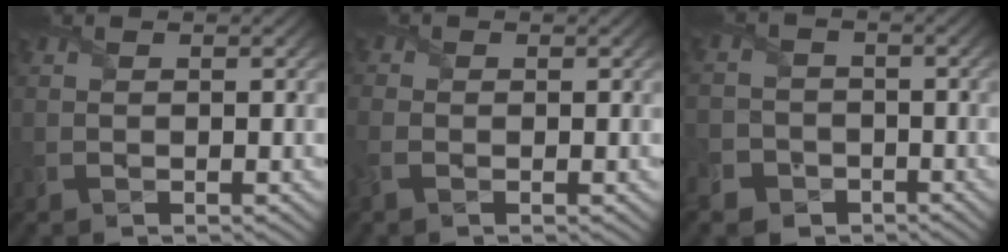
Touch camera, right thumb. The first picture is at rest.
{"total": 2.5, "force": [-0.8, 1.8, 1.6], "torque": [-0.052, -0.002, -0.024]}
{"total": 7.4, "force": [-4.0, 6.0, 1.1], "torque": [-0.052, -0.026, -0.091]}